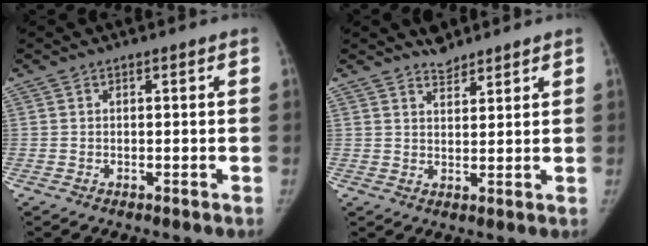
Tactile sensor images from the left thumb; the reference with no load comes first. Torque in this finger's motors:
{"motor_torque": [0.28, -0.13, 0.13, -0.69, 0.02]}